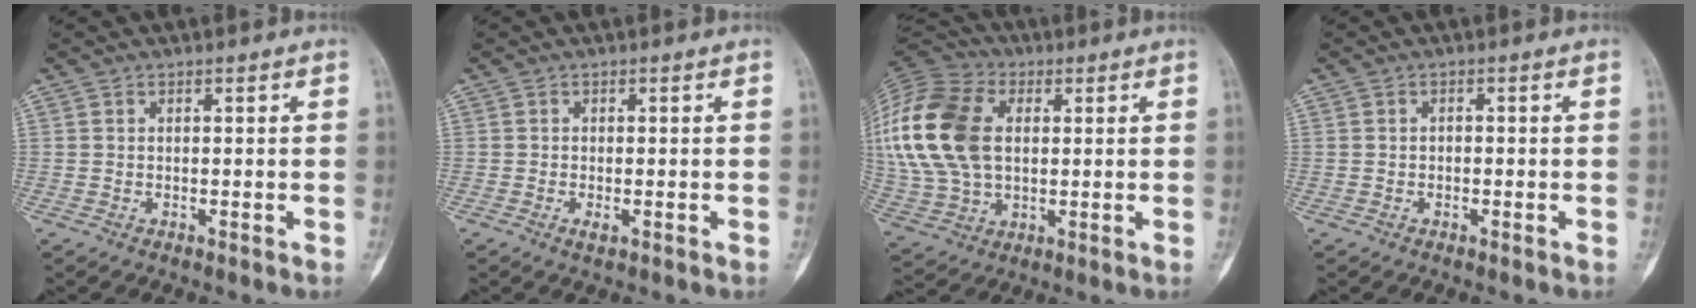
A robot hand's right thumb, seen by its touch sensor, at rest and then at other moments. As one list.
[{"total": 1.3, "force": [-0.5, 0.4, 1.1], "torque": [-0.021, -0.002, -0.010]}, {"total": 25.4, "force": [4.4, 17.1, 18.3], "torque": [-0.424, 0.022, 0.087]}, {"total": 0.7, "force": [-0.2, 0.6, 0.4], "torque": [-0.004, 0.002, -0.005]}]